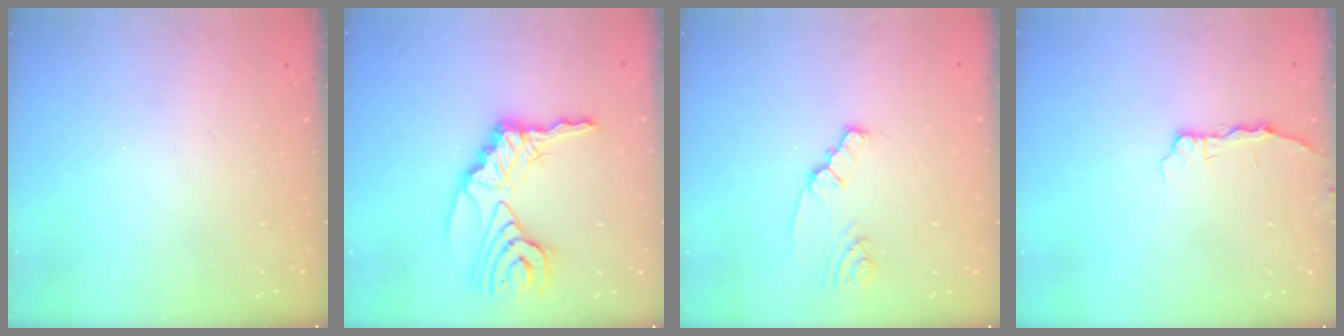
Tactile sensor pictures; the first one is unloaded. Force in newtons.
{"total": 15.1, "press": 15.0, "slide": 2.0}
{"total": 2.0, "press": 2.0, "slide": 0.2}
{"total": 2.8, "press": 2.8, "slide": 0.3}